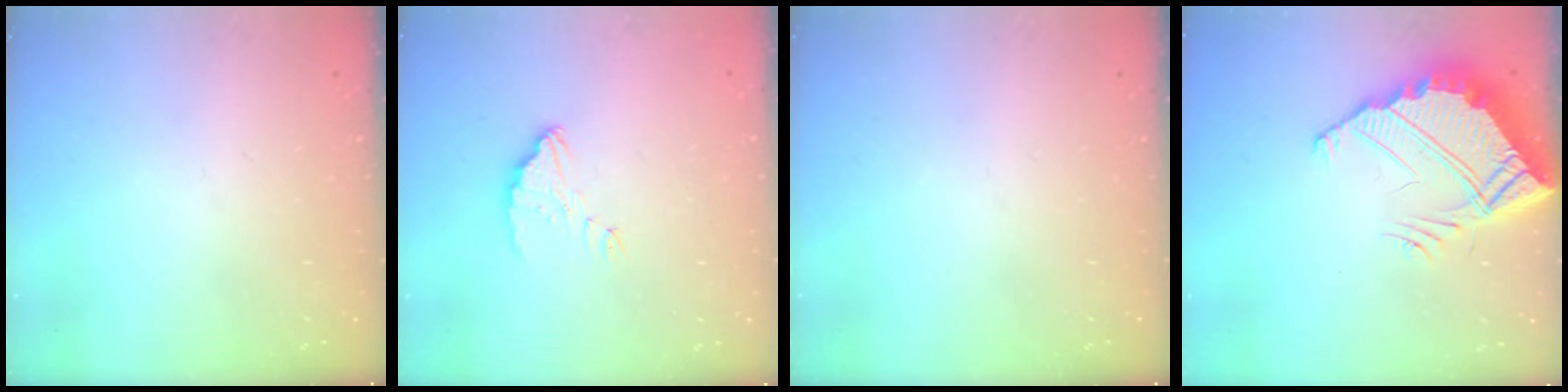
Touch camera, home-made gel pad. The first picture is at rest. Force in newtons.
{"total": 3.0, "press": 3.0, "slide": 0.2}
{"total": 0.0}
{"total": 10.2, "press": 10.2, "slide": 0.6}